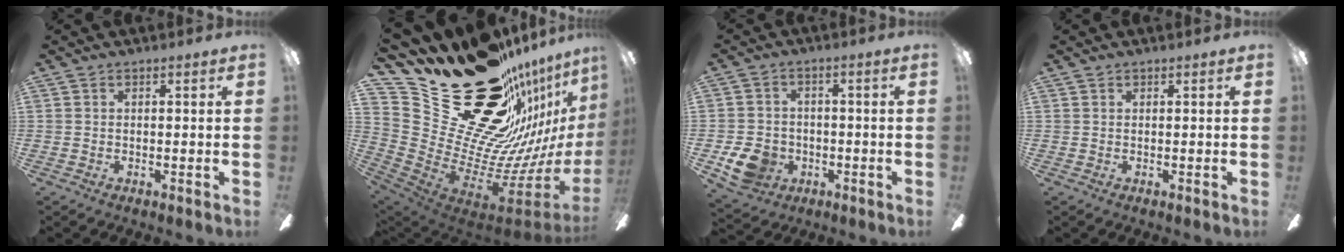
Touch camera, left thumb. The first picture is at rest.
{"total": 33.1, "force": [20.3, 18.8, 18.2], "torque": [-0.214, -0.189, 0.437]}
{"total": 8.8, "force": [-3.6, 7.0, 4.0], "torque": [-0.094, 0.023, -0.065]}
{"total": 0.0}